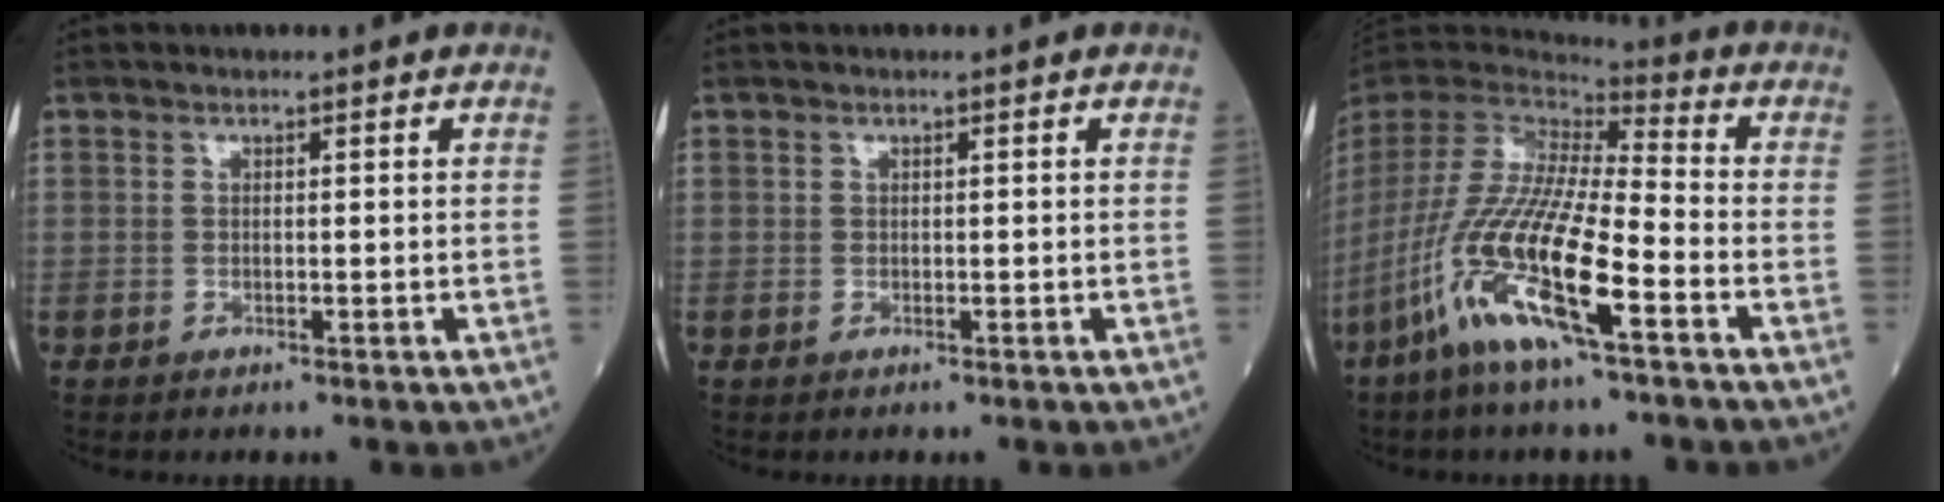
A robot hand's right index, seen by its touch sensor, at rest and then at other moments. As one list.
[{"total": 0.0}, {"total": 17.7, "force": [-8.3, 1.8, 15.6], "torque": [-0.344, -0.042, -0.167]}]